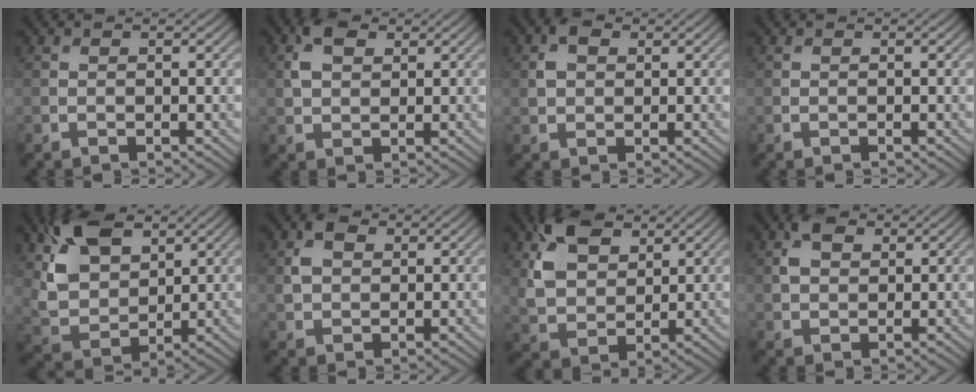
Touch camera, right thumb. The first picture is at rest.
{"total": 4.2, "force": [1.6, 2.7, 2.7], "torque": [-0.063, 0.006, 0.026]}
{"total": 3.0, "force": [1.0, 2.2, 1.8], "torque": [-0.040, 0.004, 0.015]}
{"total": 0.0}
{"total": 10.9, "force": [5.4, 6.6, 6.8], "torque": [-0.174, 0.004, 0.109]}
{"total": 3.8, "force": [1.1, 2.8, 2.3], "torque": [-0.056, 0.005, 0.019]}
{"total": 8.9, "force": [4.2, 5.7, 5.4], "torque": [-0.131, 0.001, 0.081]}
{"total": 3.7, "force": [1.5, 2.5, 2.3], "torque": [-0.052, 0.006, 0.023]}